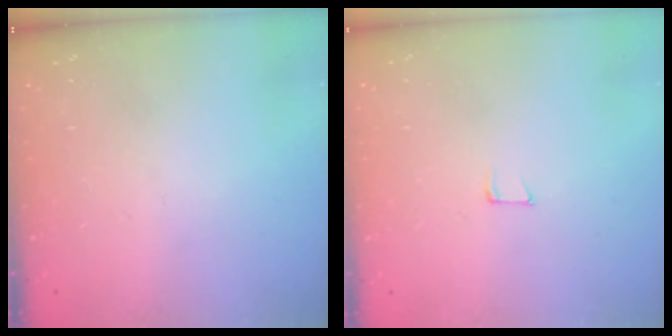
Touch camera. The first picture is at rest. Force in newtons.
{"total": 4.1, "press": 4.0, "slide": 1.1}